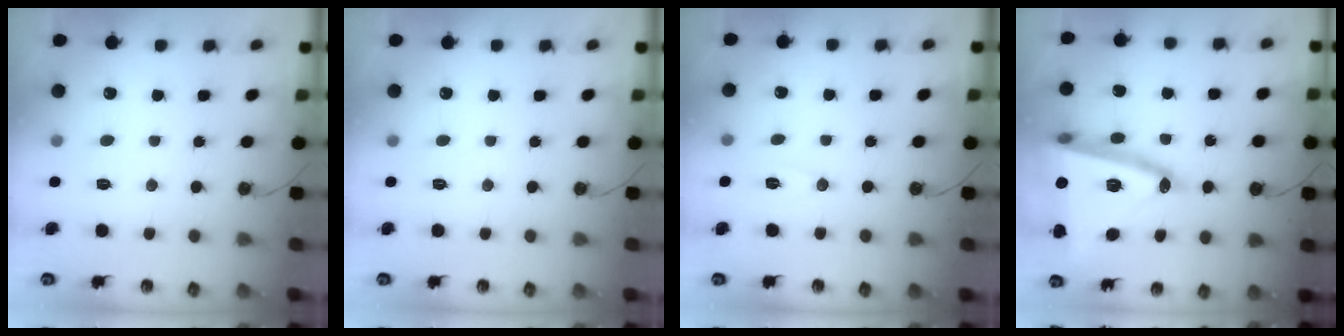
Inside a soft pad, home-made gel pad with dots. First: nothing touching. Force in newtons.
{"total": 0.0}
{"total": 6.5, "press": 4.7, "slide": 4.5}
{"total": 29.4, "press": 29.1, "slide": 4.1}